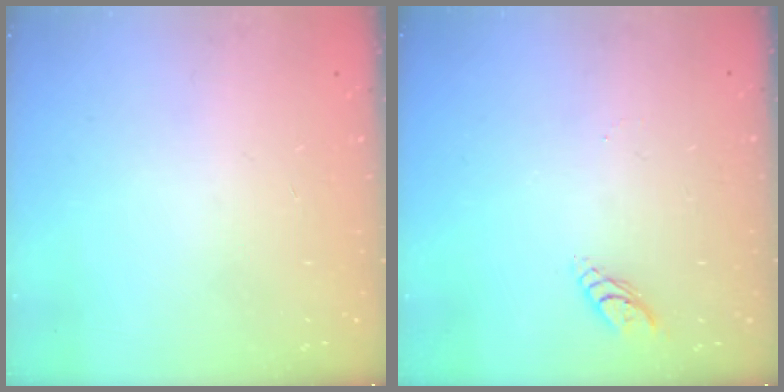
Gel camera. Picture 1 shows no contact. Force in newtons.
{"total": 4.4, "press": 4.4, "slide": 0.6}